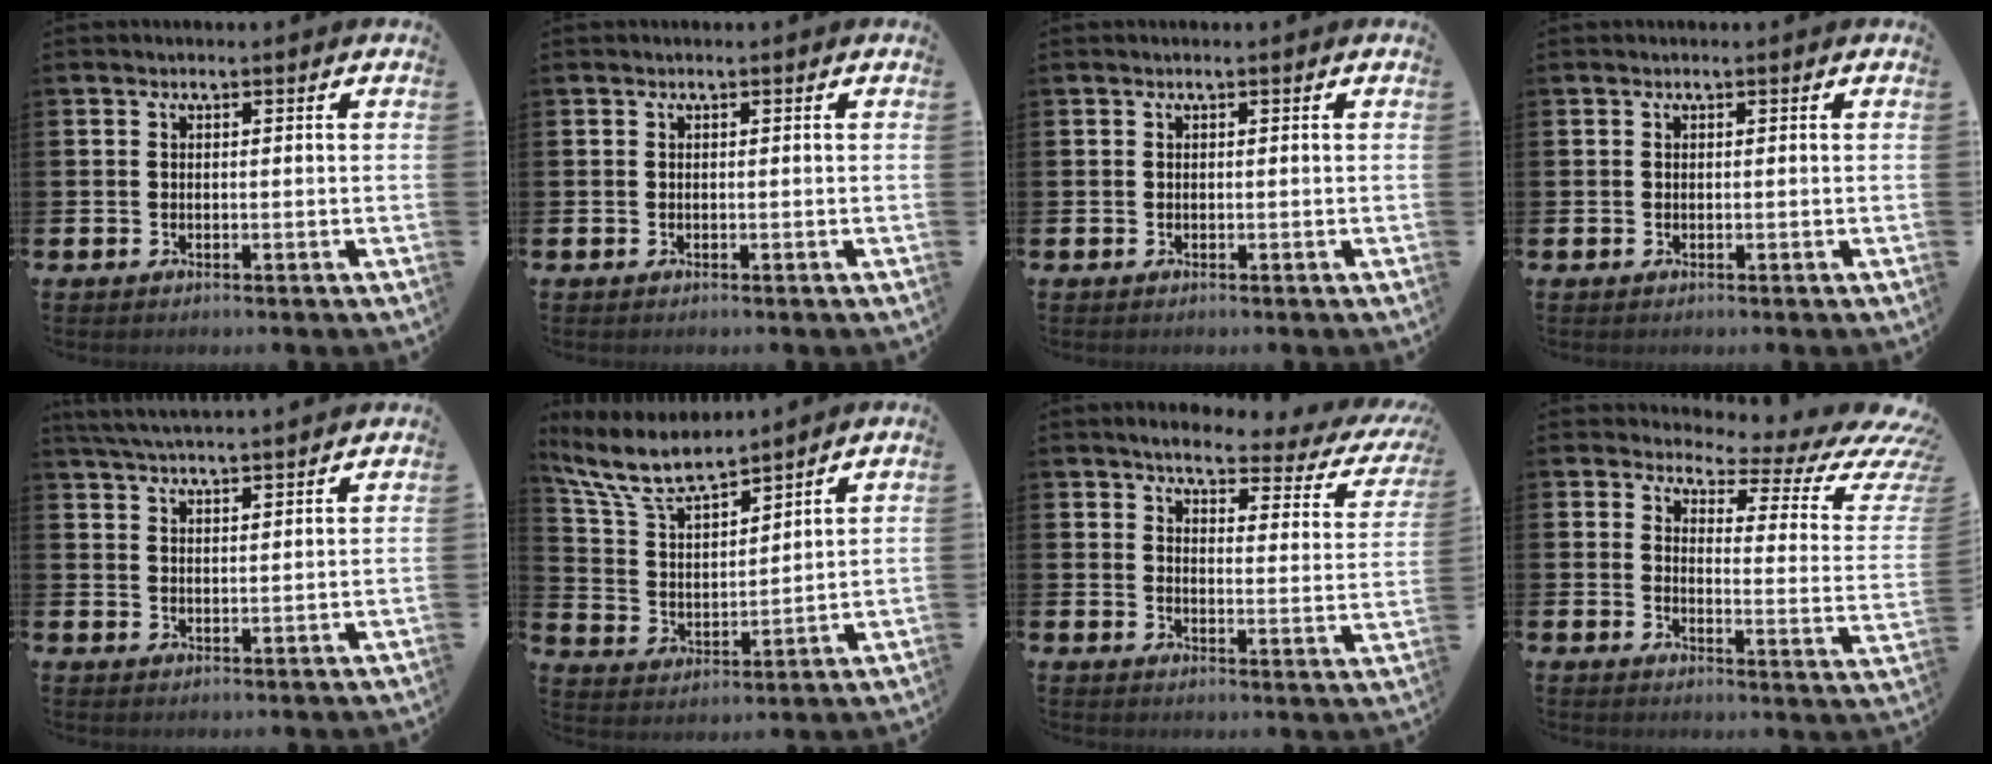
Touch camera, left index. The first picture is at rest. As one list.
[{"total": 0.0}, {"total": 0.0}, {"total": 0.0}, {"total": 4.6, "force": [4.6, -0.3, 0.5], "torque": [-0.019, -0.024, 0.082]}, {"total": 8.8, "force": [7.9, 2.0, 3.4], "torque": [-0.103, -0.040, 0.142]}, {"total": 4.0, "force": [3.4, 0.9, 1.8], "torque": [-0.048, -0.025, 0.048]}, {"total": 4.2, "force": [3.4, 1.6, 1.8], "torque": [-0.023, -0.043, 0.047]}]